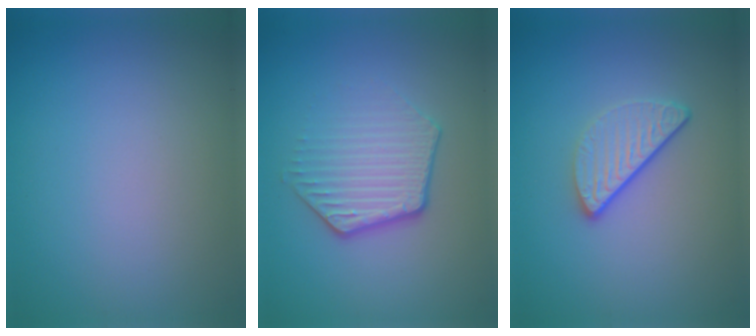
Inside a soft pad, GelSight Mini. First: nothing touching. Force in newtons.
{"total": 4.1, "press": 3.0, "slide": 2.8}
{"total": 3.0, "press": 2.3, "slide": 1.9}